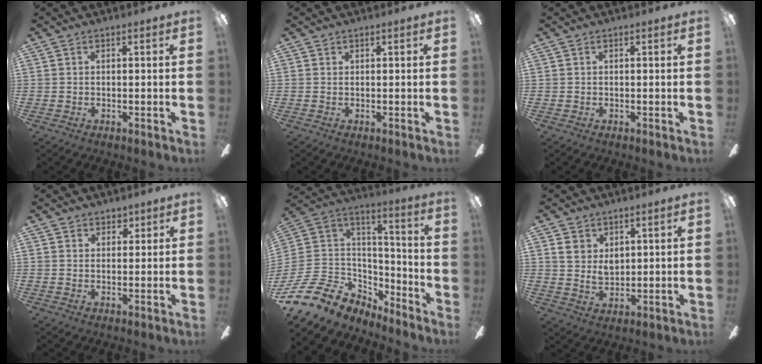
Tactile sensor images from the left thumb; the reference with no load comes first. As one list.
[{"total": 0.0}, {"total": 0.0}, {"total": 2.8, "force": [2.3, 1.7, 0.1], "torque": [0.008, -0.011, 0.040]}, {"total": 16.3, "force": [-9.9, 9.7, 8.5], "torque": [-0.203, 0.033, -0.174]}, {"total": 6.2, "force": [3.0, 4.3, 3.4], "torque": [-0.061, -0.005, 0.056]}]